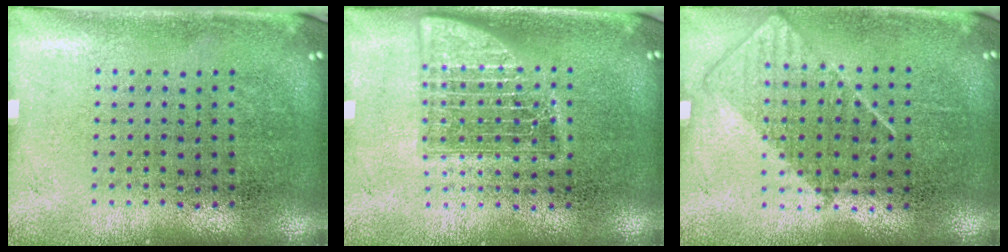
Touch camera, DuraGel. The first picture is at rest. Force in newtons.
{"total": 2.3, "press": 2.3, "slide": 0.3}
{"total": 0.8, "press": 0.6, "slide": 0.5}